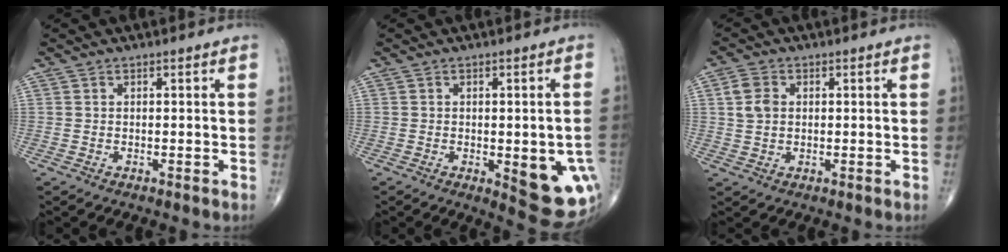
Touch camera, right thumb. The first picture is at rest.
{"total": 13.0, "force": [-2.8, 4.9, 11.8], "torque": [-0.123, -0.010, -0.019]}
{"total": 4.4, "force": [0.9, 3.2, 2.9], "torque": [-0.054, 0.001, 0.016]}